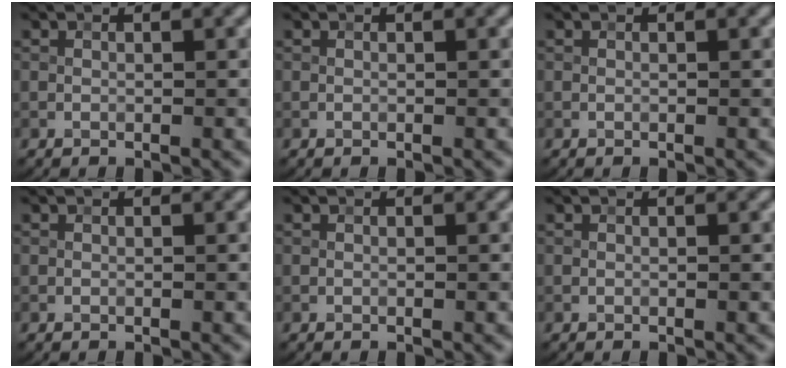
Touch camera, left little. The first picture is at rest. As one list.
[{"total": 0.0}, {"total": 0.0}, {"total": 0.0}, {"total": 0.0}, {"total": 0.0}]